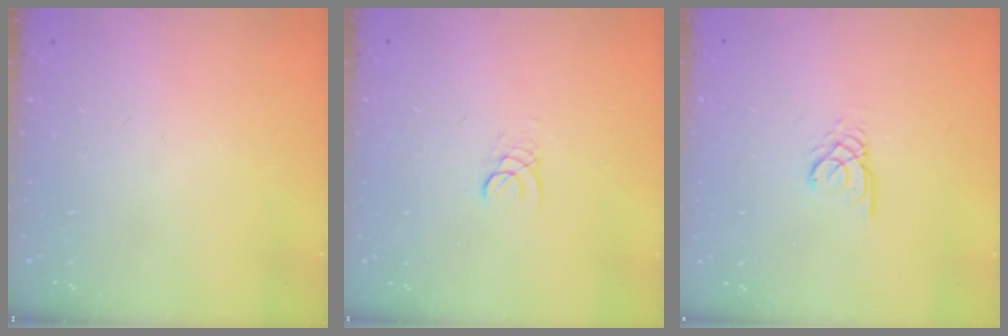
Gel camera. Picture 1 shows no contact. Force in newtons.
{"total": 1.3, "press": 1.3, "slide": 0.1}
{"total": 2.4, "press": 2.4, "slide": 0.4}